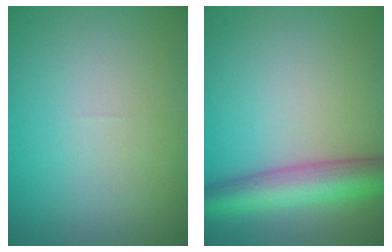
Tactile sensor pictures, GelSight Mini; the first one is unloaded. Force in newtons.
{"total": 6.1, "press": 6.1, "slide": 0.1}